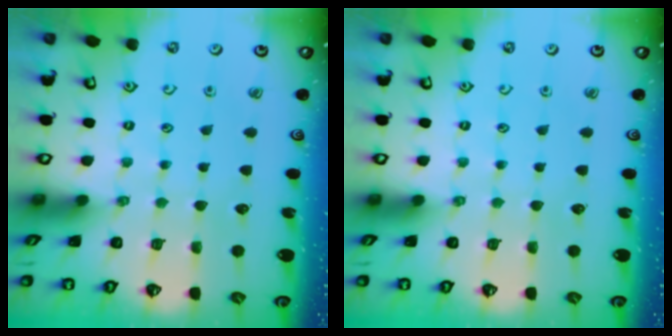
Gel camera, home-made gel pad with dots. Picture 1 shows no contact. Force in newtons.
{"total": 0.0}